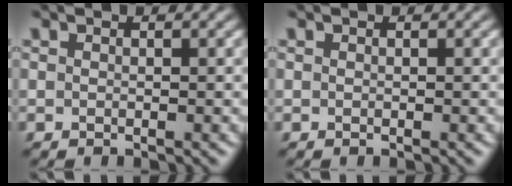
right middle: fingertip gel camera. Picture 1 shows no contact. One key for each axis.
{"total": 0.0}